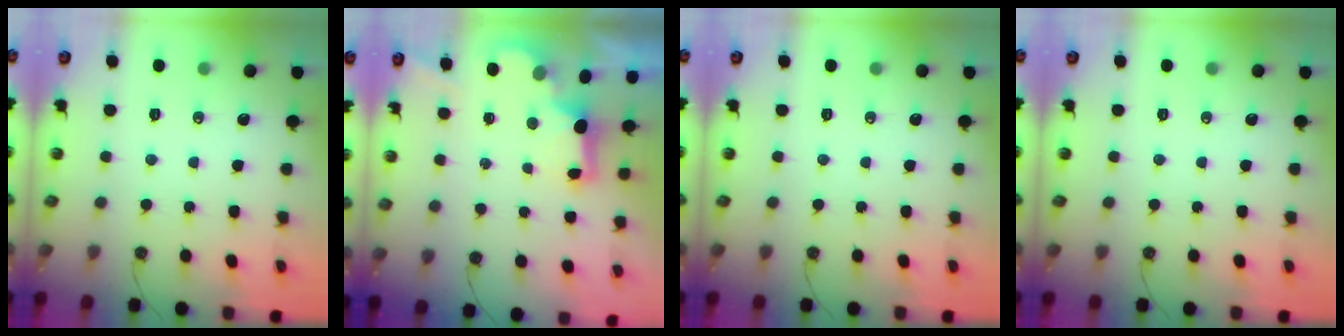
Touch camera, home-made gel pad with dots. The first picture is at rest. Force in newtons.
{"total": 2.4, "press": 2.3, "slide": 0.7}
{"total": 0.0}
{"total": 0.0}